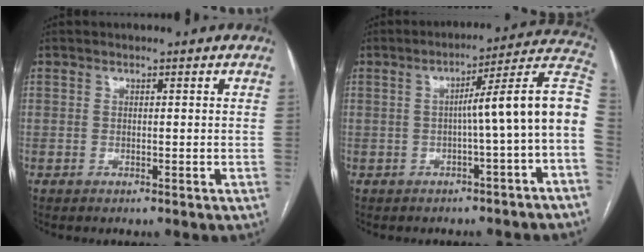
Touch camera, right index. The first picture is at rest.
{"total": 11.6, "force": [-1.5, -1.1, 11.5], "torque": [-0.145, 0.035, -0.028]}